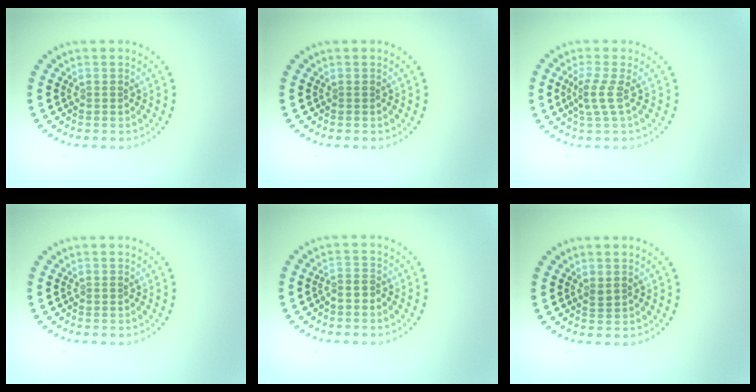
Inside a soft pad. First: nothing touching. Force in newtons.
{"total": 0.0}
{"total": 2.0, "press": 1.3, "slide": 1.6}
{"total": 0.0}
{"total": 1.7, "press": 1.4, "slide": 1.0}
{"total": 0.8, "press": 0.8, "slide": 0.3}